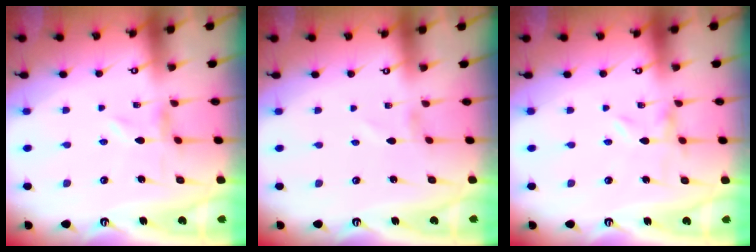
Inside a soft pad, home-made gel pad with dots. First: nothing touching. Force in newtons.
{"total": 1.3, "press": 1.3, "slide": 0.1}
{"total": 0.0}